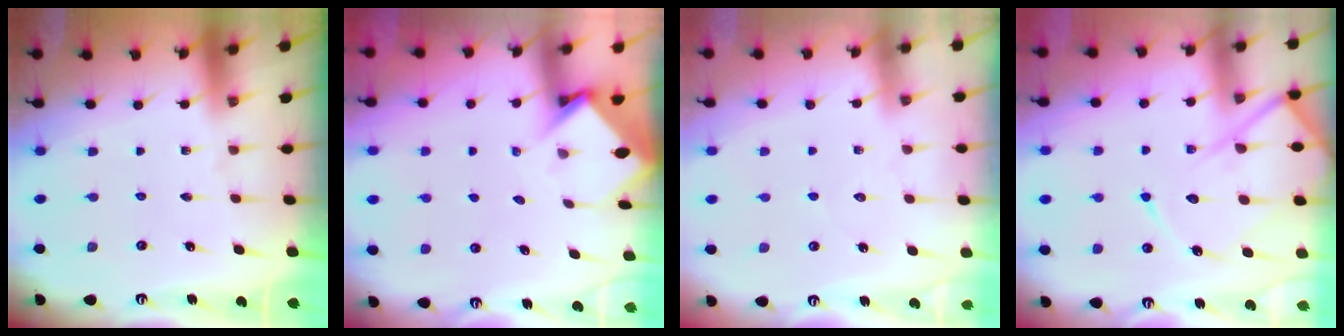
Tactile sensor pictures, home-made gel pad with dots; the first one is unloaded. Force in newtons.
{"total": 3.8, "press": 3.8, "slide": 0.2}
{"total": 4.2, "press": 4.1, "slide": 0.5}
{"total": 12.9, "press": 12.9, "slide": 1.3}